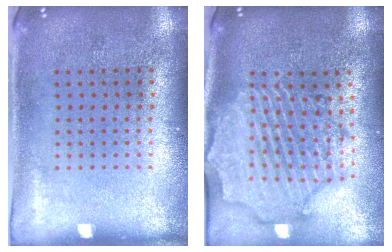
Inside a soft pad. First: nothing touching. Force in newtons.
{"total": 2.9, "press": 2.5, "slide": 1.4}